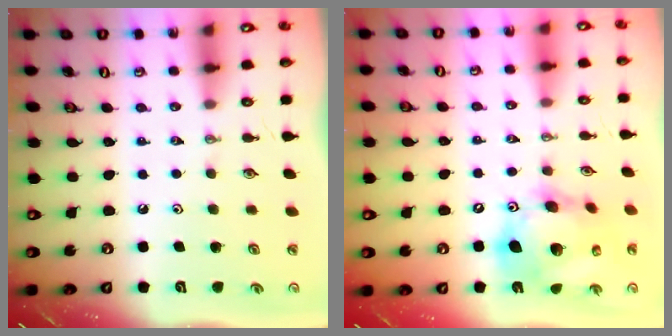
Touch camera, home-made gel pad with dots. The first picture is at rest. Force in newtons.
{"total": 17.9, "press": 17.8, "slide": 2.5}